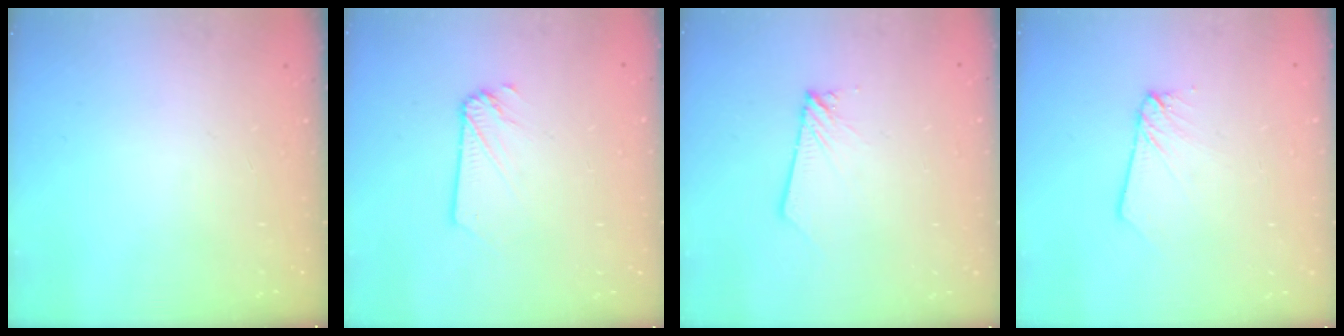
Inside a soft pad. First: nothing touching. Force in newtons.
{"total": 2.0, "press": 2.0, "slide": 0.2}
{"total": 1.9, "press": 1.9, "slide": 0.1}
{"total": 2.7, "press": 2.7, "slide": 0.2}